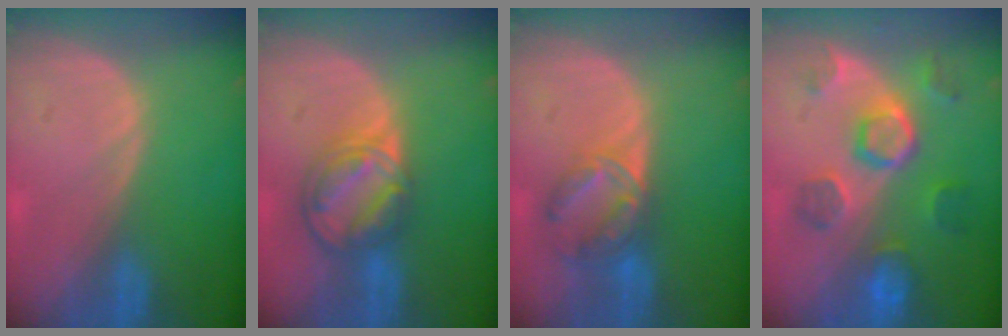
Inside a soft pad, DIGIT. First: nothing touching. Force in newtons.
{"total": 8.2, "press": 7.0, "slide": 4.4}
{"total": 7.3, "press": 6.0, "slide": 4.0}
{"total": 8.3, "press": 8.2, "slide": 1.2}